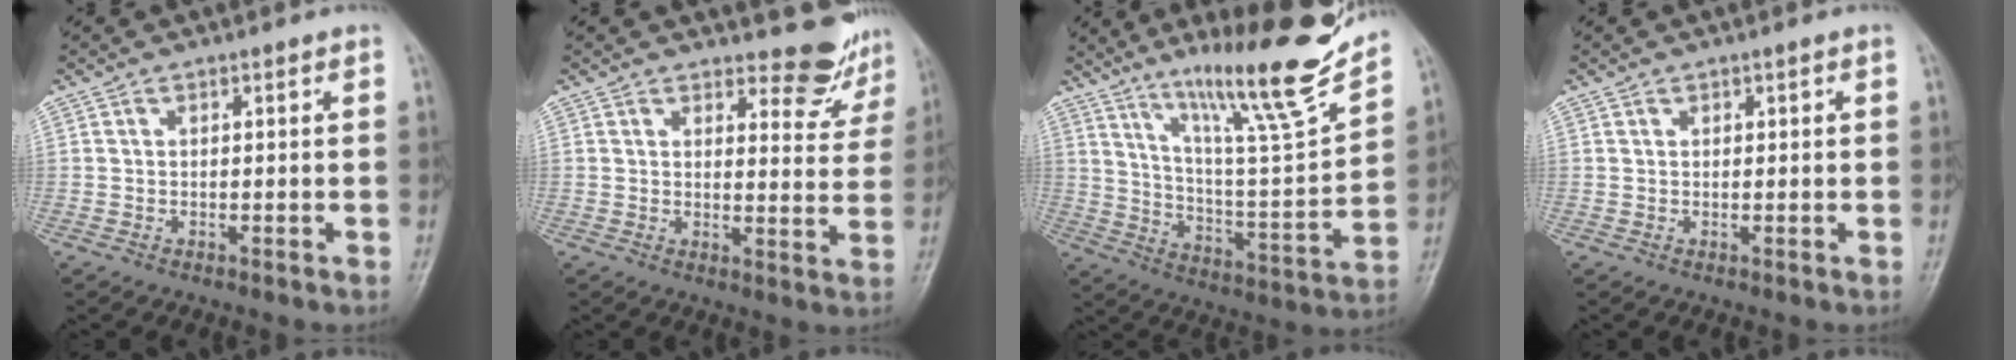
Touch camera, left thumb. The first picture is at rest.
{"total": 7.3, "force": [6.9, 2.3, 1.0], "torque": [0.014, -0.066, 0.077]}
{"total": 20.1, "force": [15.2, 1.3, 13.1], "torque": [-0.176, -0.091, 0.256]}
{"total": 0.5, "force": [0.3, 0.3, 0.3], "torque": [0.000, -0.001, 0.003]}